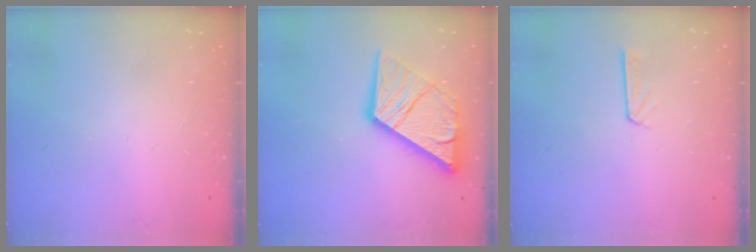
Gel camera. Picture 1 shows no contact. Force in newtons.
{"total": 17.9, "press": 17.8, "slide": 2.1}
{"total": 4.4, "press": 4.4, "slide": 0.3}